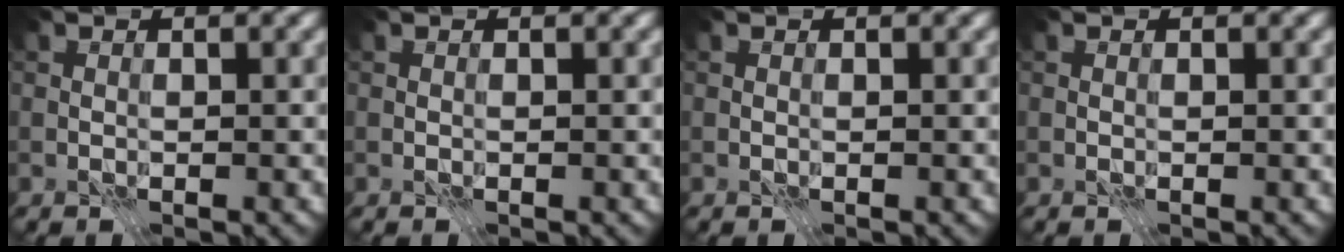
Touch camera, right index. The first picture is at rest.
{"total": 0.0}
{"total": 0.0}
{"total": 0.0}